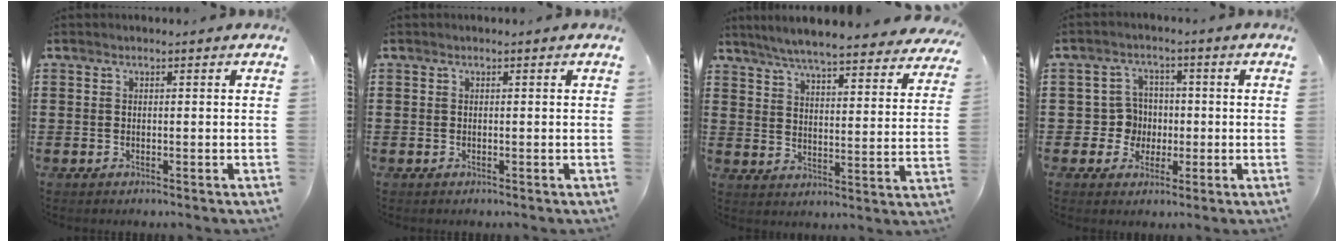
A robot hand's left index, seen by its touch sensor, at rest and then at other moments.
{"total": 0.0}
{"total": 6.1, "force": [5.7, -0.5, 2.2], "torque": [-0.068, -0.041, 0.096]}
{"total": 5.0, "force": [-0.5, 4.8, 1.4], "torque": [-0.037, 0.010, -0.011]}